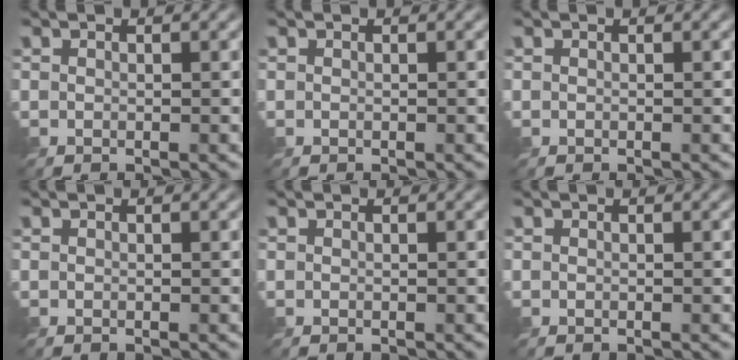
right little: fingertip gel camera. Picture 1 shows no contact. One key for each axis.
{"total": 0.0}
{"total": 0.0}
{"total": 0.0}
{"total": 0.0}
{"total": 0.0}